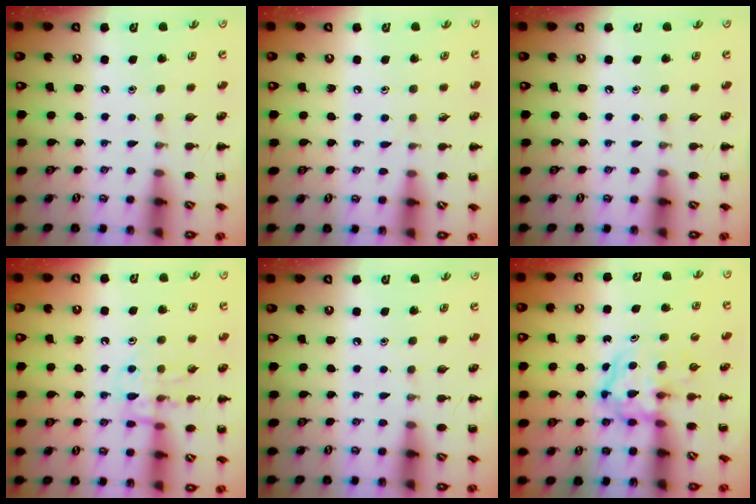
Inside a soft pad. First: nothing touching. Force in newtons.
{"total": 3.3, "press": 2.9, "slide": 1.6}
{"total": 0.0}
{"total": 11.5, "press": 11.5, "slide": 1.1}
{"total": 0.0}
{"total": 3.9, "press": 3.9, "slide": 0.5}